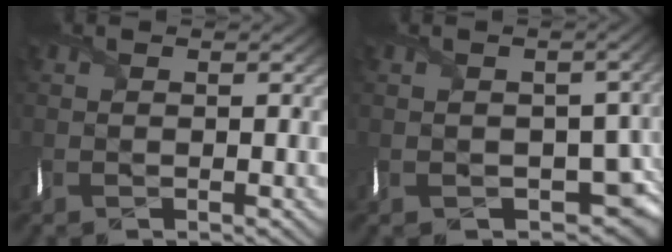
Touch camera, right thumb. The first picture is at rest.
{"total": 6.6, "force": [-1.0, 5.0, 4.2], "torque": [-0.073, -0.037, -0.007]}